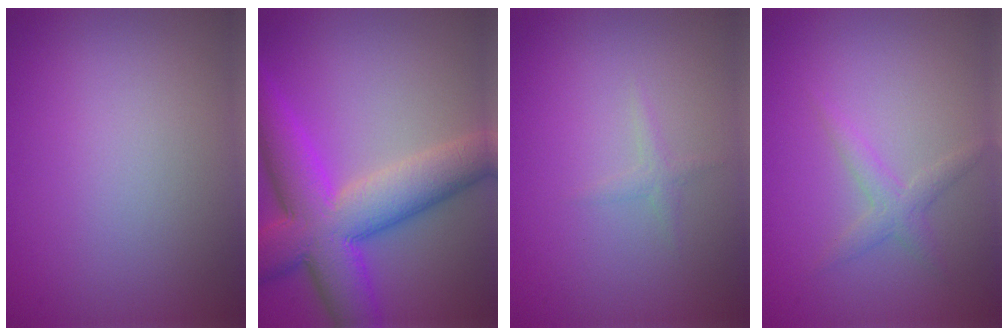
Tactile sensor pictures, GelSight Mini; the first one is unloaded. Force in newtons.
{"total": 10.5, "press": 10.5, "slide": 0.3}
{"total": 0.8, "press": 0.8, "slide": 0.1}
{"total": 1.8, "press": 1.8, "slide": 0.1}